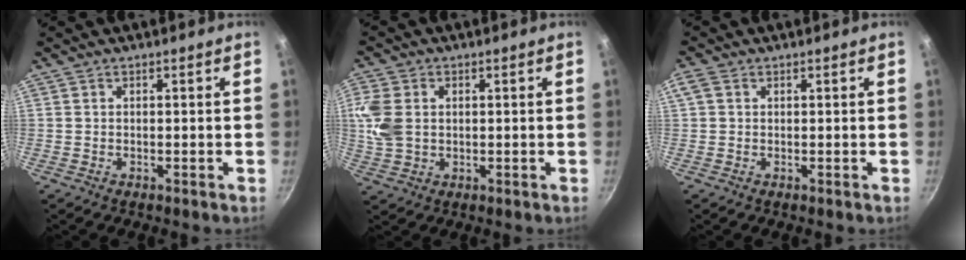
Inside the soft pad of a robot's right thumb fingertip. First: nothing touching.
{"total": 8.3, "force": [1.1, 6.1, 5.5], "torque": [-0.116, 0.001, 0.020]}
{"total": 2.0, "force": [0.6, 1.6, 1.2], "torque": [-0.022, 0.004, 0.011]}